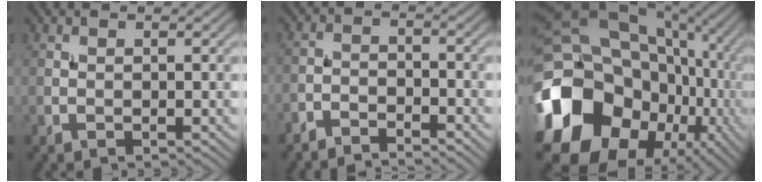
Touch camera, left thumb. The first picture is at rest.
{"total": 3.4, "force": [-3.2, 0.6, 0.9], "torque": [-0.014, 0.001, -0.068]}
{"total": 22.7, "force": [-6.5, 18.8, 11.0], "torque": [-0.251, -0.045, -0.115]}